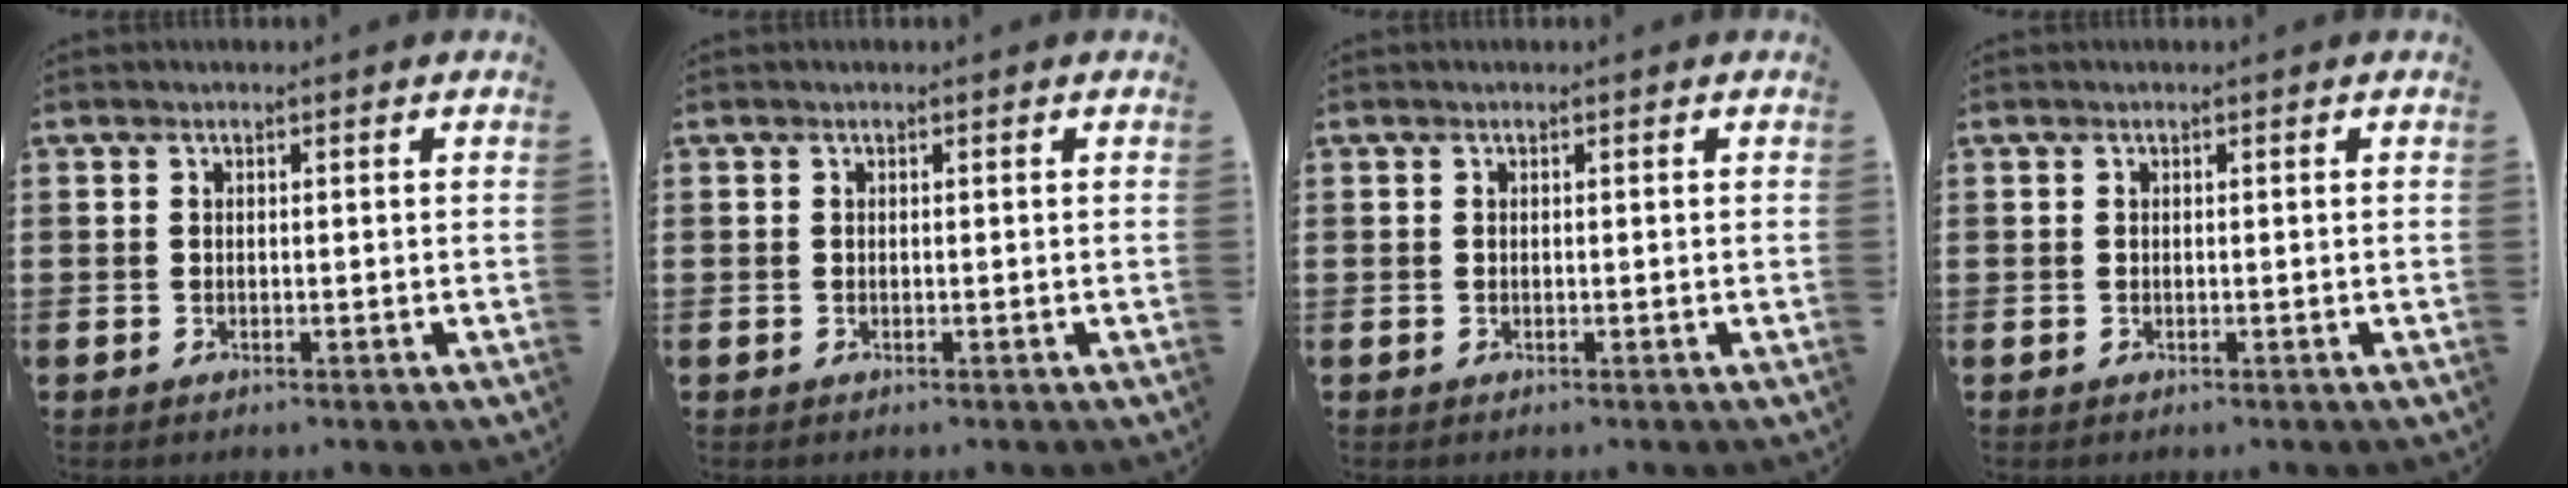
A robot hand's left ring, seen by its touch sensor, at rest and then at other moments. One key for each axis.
{"total": 0.0}
{"total": 0.0}
{"total": 0.0}